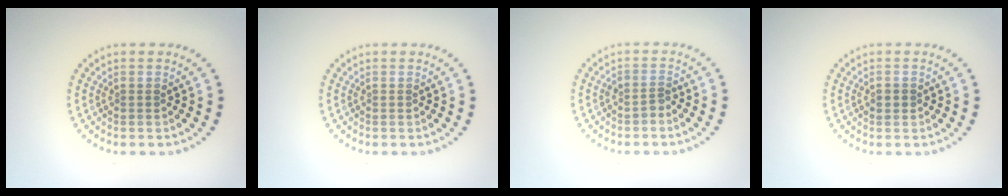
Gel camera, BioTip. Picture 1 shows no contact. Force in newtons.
{"total": 0.0}
{"total": 1.0, "press": 0.8, "slide": 0.6}
{"total": 1.3, "press": 1.3, "slide": 0.2}